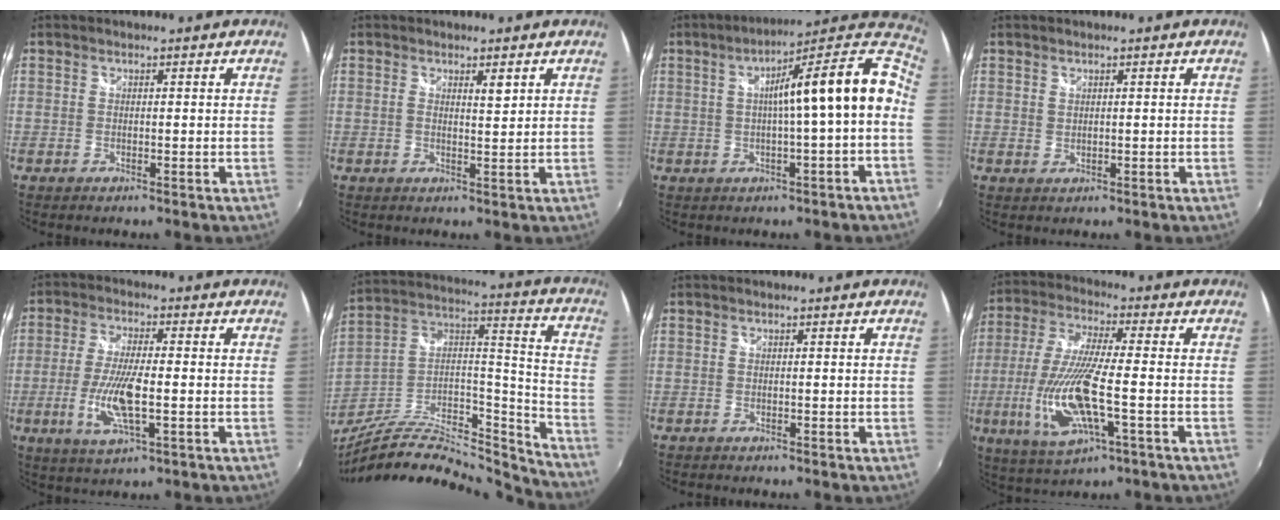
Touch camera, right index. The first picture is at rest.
{"total": 1.7, "force": [1.0, 0.3, 1.4], "torque": [-0.020, 0.000, 0.014]}
{"total": 15.5, "force": [-0.3, 1.5, 15.4], "torque": [-0.203, 0.038, -0.002]}
{"total": 0.8, "force": [0.7, 0.4, 0.0], "torque": [0.001, 0.000, 0.013]}
{"total": 9.5, "force": [-2.2, 2.4, 8.9], "torque": [-0.183, -0.011, -0.042]}
{"total": 23.0, "force": [-19.7, 6.1, 10.2], "torque": [-0.170, 0.018, -0.330]}
{"total": 0.9, "force": [-0.8, 0.2, 0.1], "torque": [-0.006, -0.005, -0.017]}
{"total": 15.1, "force": [-4.1, 3.5, 14.1], "torque": [-0.300, -0.021, -0.073]}